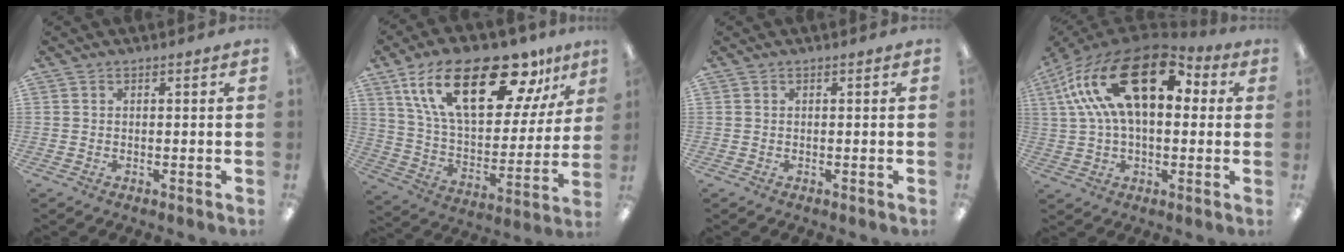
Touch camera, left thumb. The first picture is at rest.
{"total": 26.2, "force": [15.0, 11.5, 18.1], "torque": [-0.308, -0.060, 0.257]}
{"total": 0.0}
{"total": 23.5, "force": [8.7, 12.6, 17.9], "torque": [-0.340, -0.032, 0.142]}